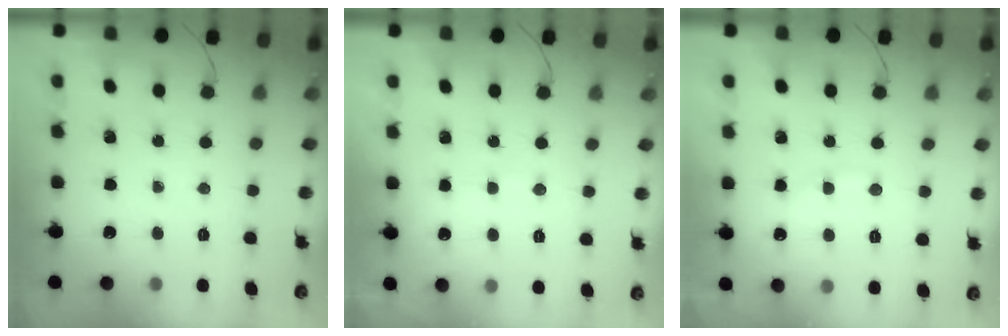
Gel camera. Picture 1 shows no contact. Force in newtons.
{"total": 6.8, "press": 6.7, "slide": 1.4}
{"total": 7.8, "press": 7.7, "slide": 1.5}